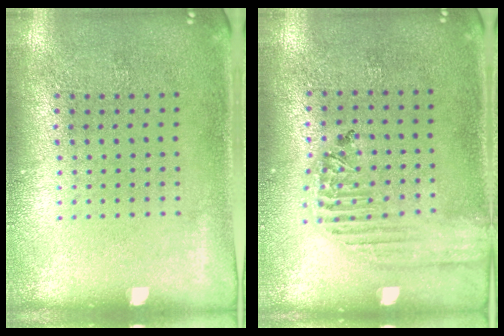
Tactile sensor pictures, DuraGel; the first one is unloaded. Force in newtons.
{"total": 1.8, "press": 1.7, "slide": 0.7}